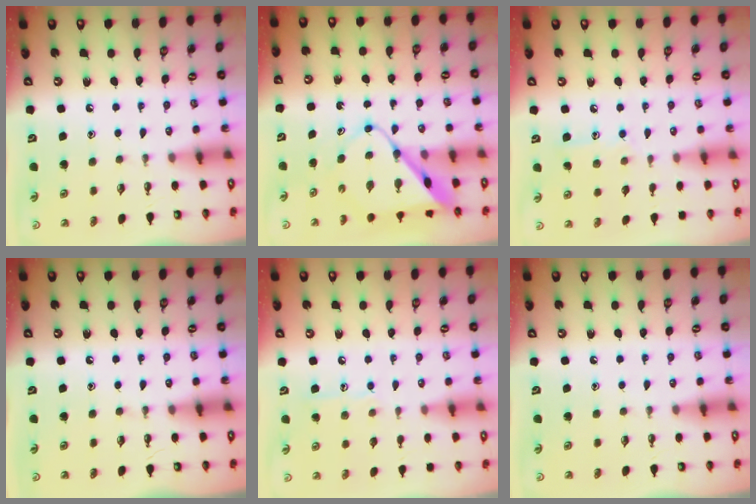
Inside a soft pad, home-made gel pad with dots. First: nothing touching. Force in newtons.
{"total": 9.8, "press": 9.8, "slide": 0.6}
{"total": 7.1, "press": 7.1, "slide": 0.1}
{"total": 0.0}
{"total": 7.8, "press": 7.8, "slide": 0.7}
{"total": 0.0}